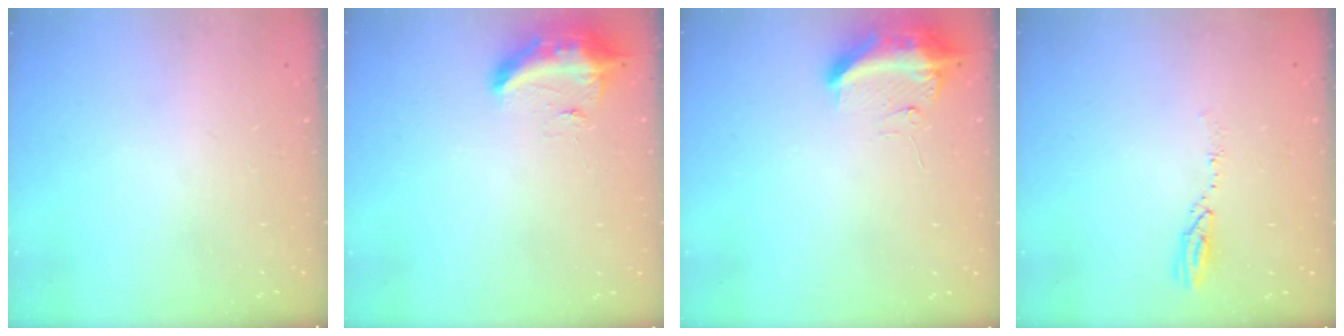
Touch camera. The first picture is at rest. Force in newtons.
{"total": 11.0, "press": 9.9, "slide": 4.8}
{"total": 10.4, "press": 10.4, "slide": 1.0}
{"total": 4.3, "press": 4.3, "slide": 0.4}